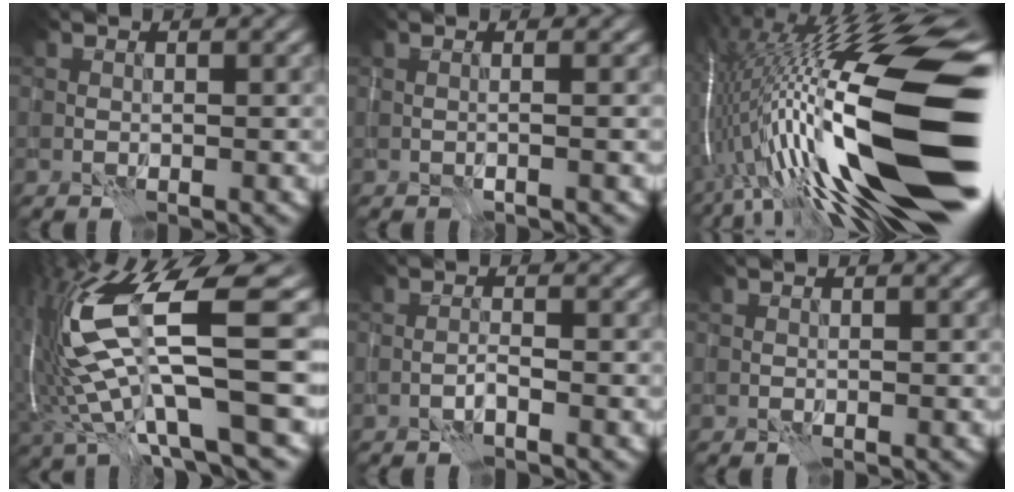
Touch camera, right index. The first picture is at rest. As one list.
[{"total": 1.3, "force": [0.0, 0.4, 1.2], "torque": [-0.015, -0.002, -0.012]}, {"total": 21.5, "force": [-1.4, 6.2, 20.5], "torque": [-0.357, 0.009, -0.035]}, {"total": 14.5, "force": [1.1, 3.6, 14.0], "torque": [-0.284, -0.006, 0.039]}, {"total": 0.8, "force": [-0.7, -0.1, 0.5], "torque": [-0.009, 0.006, -0.015]}, {"total": 0.0}]